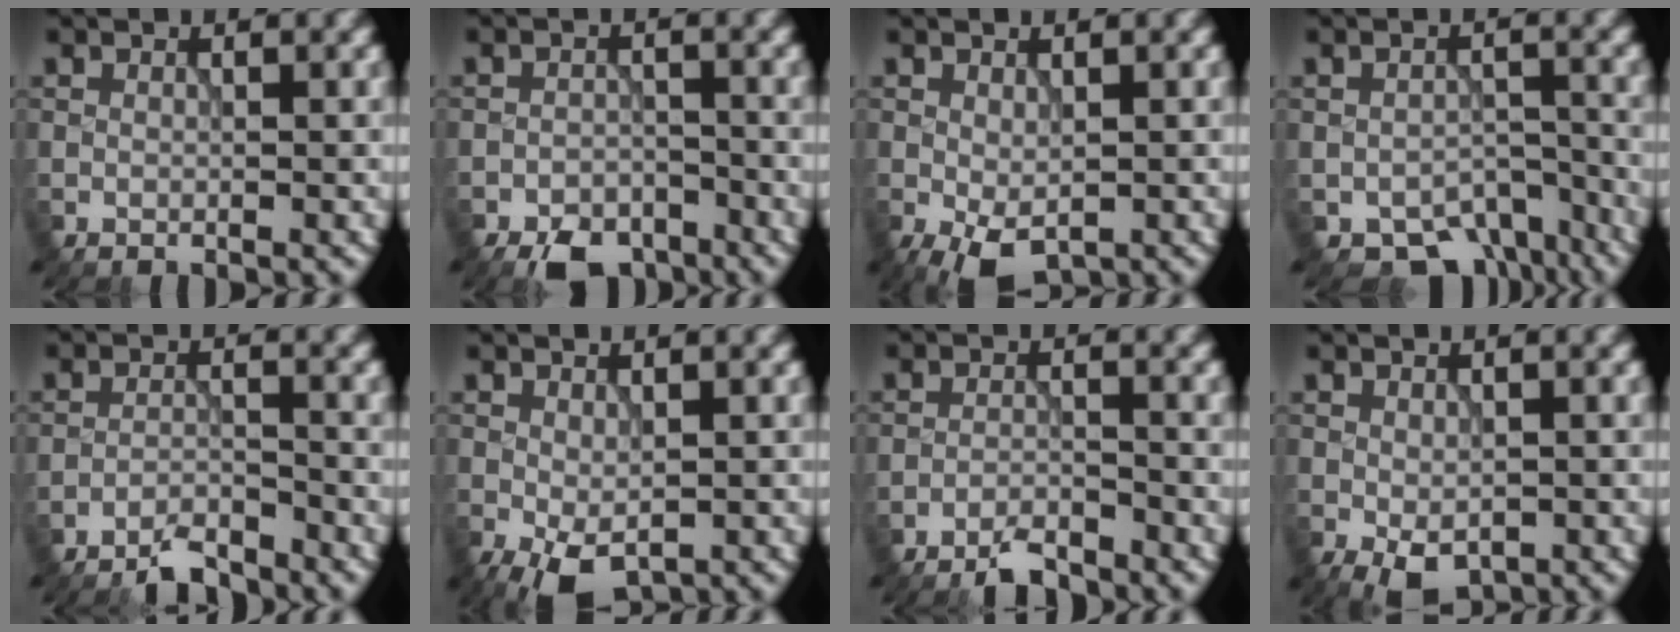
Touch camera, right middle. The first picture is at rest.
{"total": 4.5, "force": [-3.8, 2.0, 1.5], "torque": [-0.013, -0.011, -0.063]}
{"total": 3.1, "force": [-1.1, 1.5, 2.5], "torque": [-0.049, -0.009, -0.015]}
{"total": 5.8, "force": [-4.4, 3.1, 2.2], "torque": [-0.022, -0.027, -0.058]}
{"total": 3.4, "force": [-3.2, 0.3, 1.1], "torque": [-0.016, -0.003, -0.065]}
{"total": 3.5, "force": [-1.3, 1.7, 2.8], "torque": [-0.054, -0.010, -0.020]}
{"total": 3.1, "force": [-2.9, 0.3, 1.1], "torque": [-0.018, -0.004, -0.059]}
{"total": 2.9, "force": [-1.3, 1.5, 2.1], "torque": [-0.035, -0.013, -0.017]}